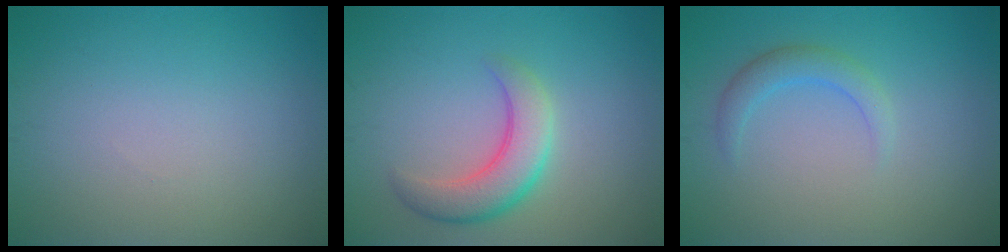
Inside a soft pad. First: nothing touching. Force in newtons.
{"total": 4.4, "press": 4.4, "slide": 0.2}
{"total": 2.0, "press": 2.0, "slide": 0.1}